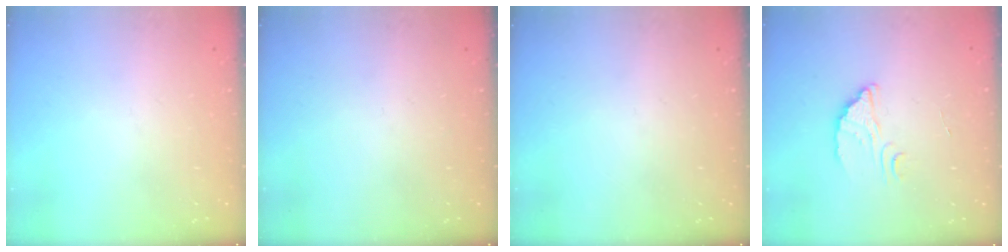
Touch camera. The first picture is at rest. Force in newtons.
{"total": 0.0}
{"total": 0.0}
{"total": 2.7, "press": 2.7, "slide": 0.1}